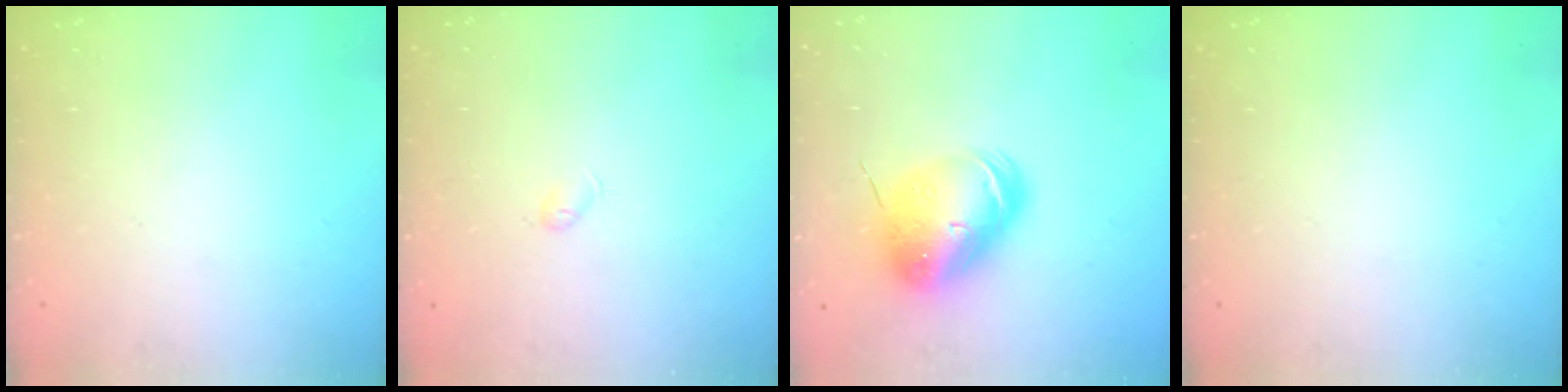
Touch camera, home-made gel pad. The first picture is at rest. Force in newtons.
{"total": 3.3, "press": 3.2, "slide": 0.6}
{"total": 13.5, "press": 13.2, "slide": 2.6}
{"total": 0.0}